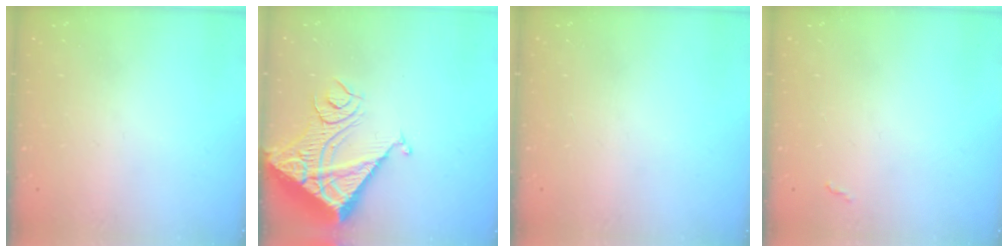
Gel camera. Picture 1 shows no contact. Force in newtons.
{"total": 16.7, "press": 16.6, "slide": 2.1}
{"total": 0.0}
{"total": 3.2, "press": 3.2, "slide": 0.5}